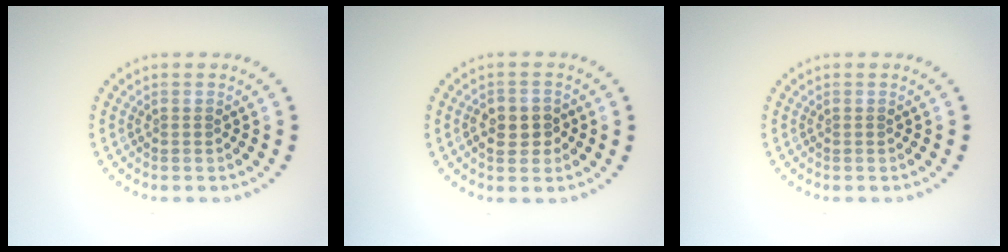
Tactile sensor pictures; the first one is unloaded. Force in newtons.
{"total": 2.8, "press": 2.8, "slide": 0.5}
{"total": 0.0}